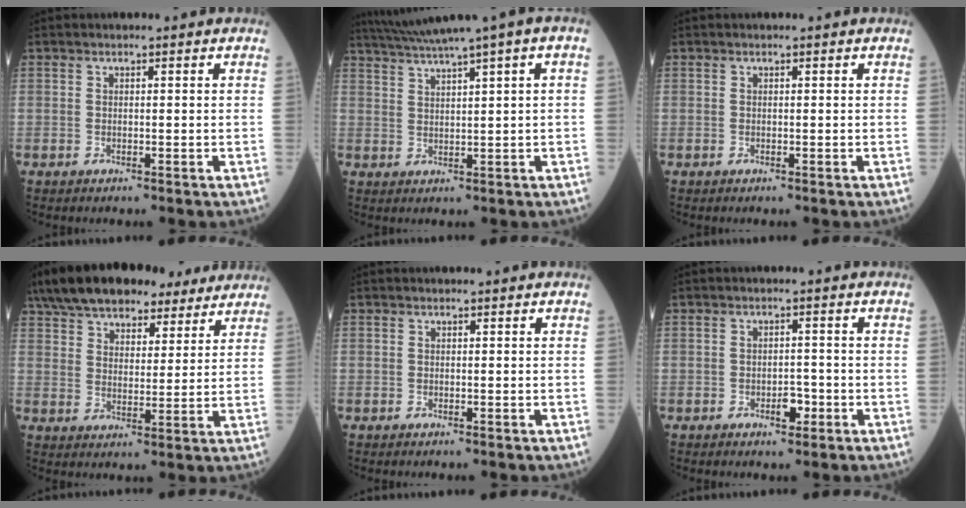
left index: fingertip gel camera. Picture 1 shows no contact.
{"total": 8.1, "force": [5.6, -1.4, 5.7], "torque": [-0.094, 0.029, 0.092]}
{"total": 0.0}
{"total": 20.5, "force": [16.7, 7.6, 9.0], "torque": [-0.164, 0.052, 0.245]}
{"total": 0.0}
{"total": 2.3, "force": [-1.2, 1.2, 1.6], "torque": [-0.021, 0.004, -0.016]}